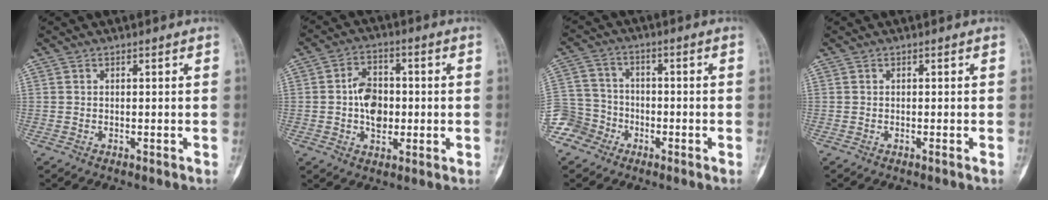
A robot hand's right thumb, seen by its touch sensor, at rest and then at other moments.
{"total": 8.3, "force": [-0.4, 5.9, 5.8], "torque": [-0.071, 0.014, -0.011]}
{"total": 7.9, "force": [-4.8, 6.2, 0.5], "torque": [0.014, 0.041, -0.098]}
{"total": 0.0}